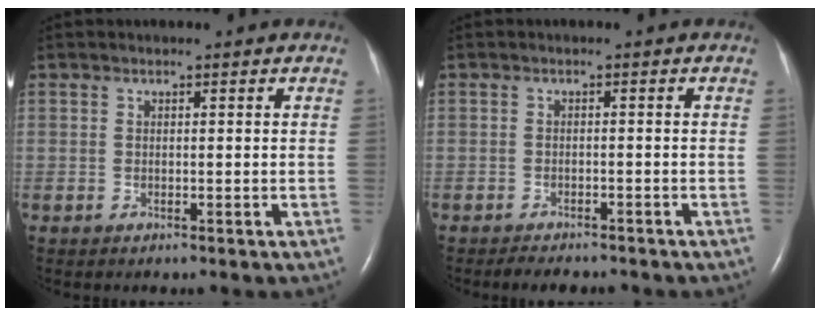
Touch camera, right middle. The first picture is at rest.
{"total": 5.1, "force": [-4.5, 1.5, 2.0], "torque": [-0.031, -0.006, -0.057]}